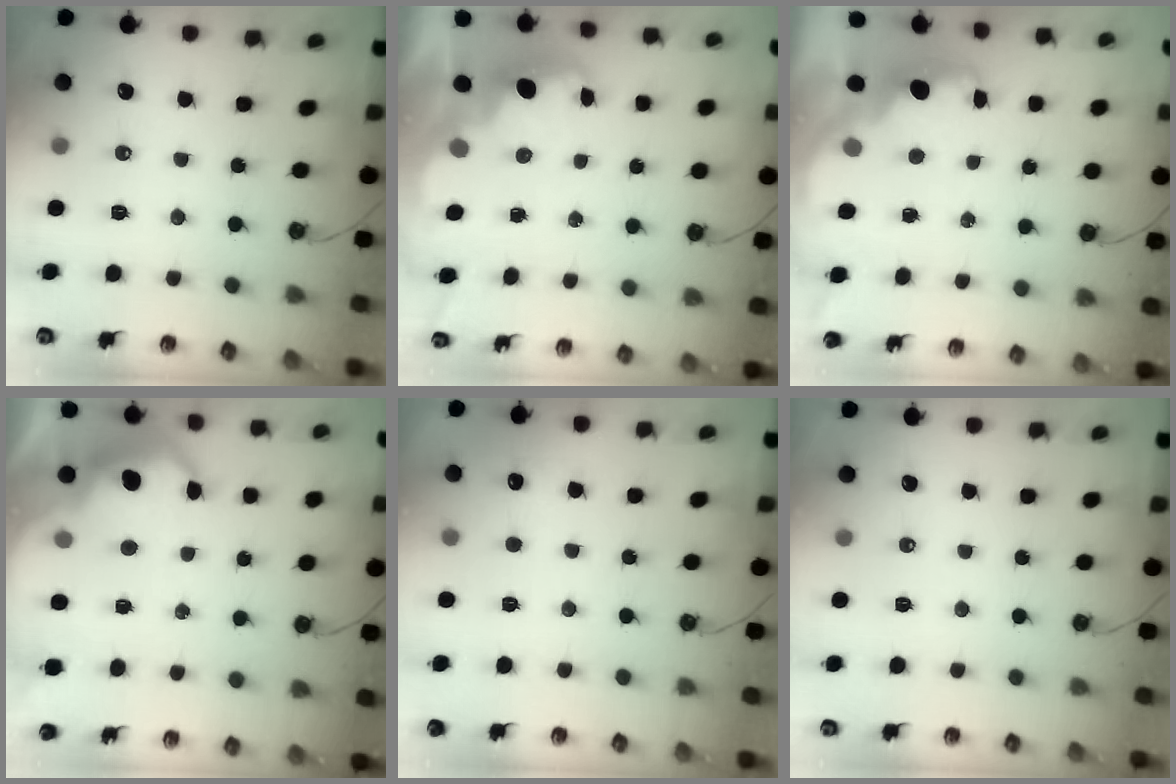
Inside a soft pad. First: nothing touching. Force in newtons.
{"total": 2.6, "press": 2.6, "slide": 0.5}
{"total": 2.3, "press": 2.1, "slide": 0.8}
{"total": 9.3, "press": 9.3, "slide": 0.6}
{"total": 2.1, "press": 1.9, "slide": 0.9}
{"total": 0.0}